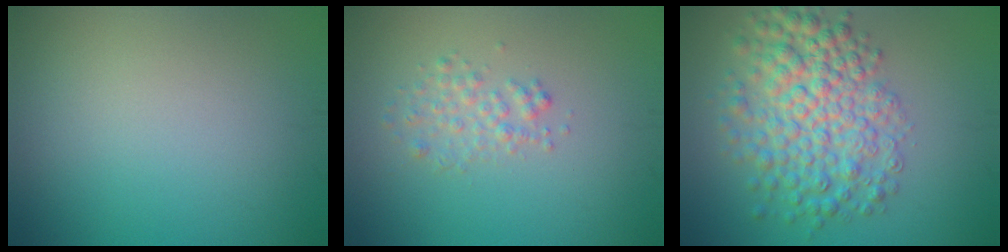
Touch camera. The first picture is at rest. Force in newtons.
{"total": 1.7, "press": 1.7, "slide": 0.1}
{"total": 6.8, "press": 6.8, "slide": 0.2}